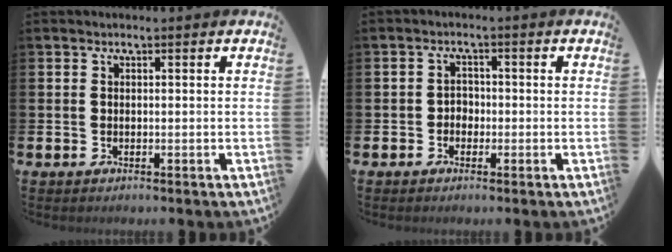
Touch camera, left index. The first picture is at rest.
{"total": 1.9, "force": [-0.8, 1.6, 0.6], "torque": [-0.012, 0.005, -0.020]}